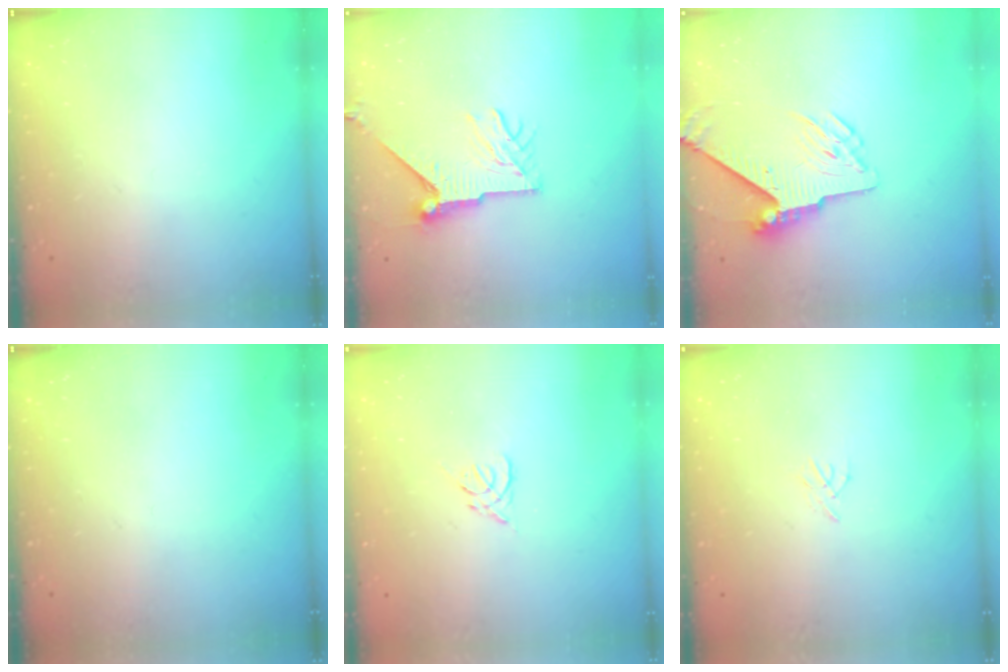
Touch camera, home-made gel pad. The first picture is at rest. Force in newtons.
{"total": 9.2, "press": 9.2, "slide": 0.3}
{"total": 8.8, "press": 8.7, "slide": 1.1}
{"total": 0.0}
{"total": 1.3, "press": 1.2, "slide": 0.6}
{"total": 1.3, "press": 1.2, "slide": 0.4}